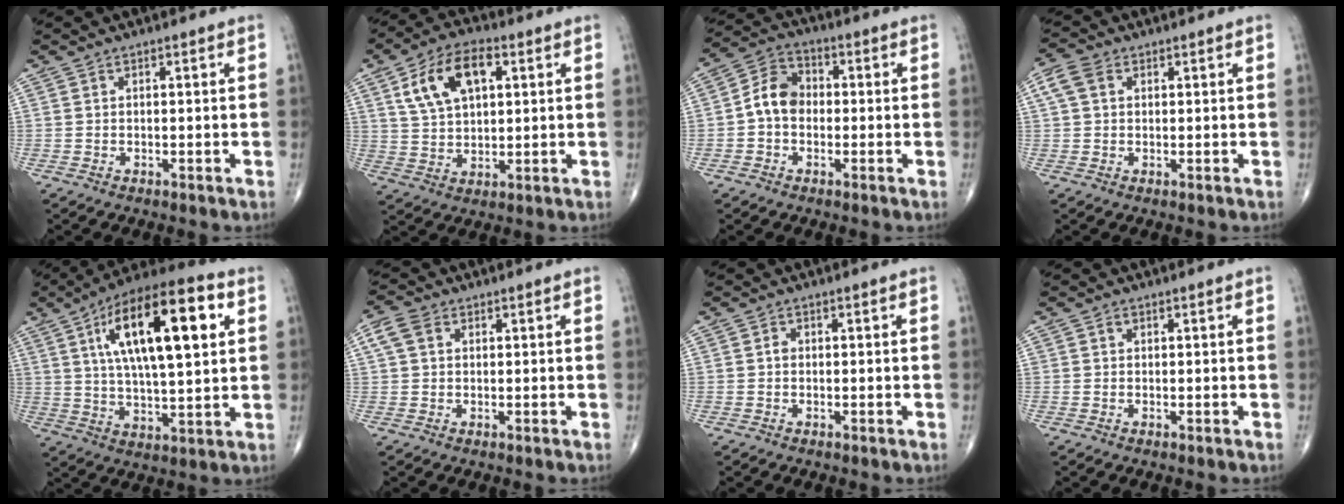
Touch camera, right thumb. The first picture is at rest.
{"total": 12.1, "force": [4.3, 6.6, 9.1], "torque": [-0.154, 0.003, 0.079]}
{"total": 7.1, "force": [-0.7, 5.5, 4.5], "torque": [-0.066, 0.027, -0.028]}
{"total": 4.3, "force": [1.3, 3.1, 2.6], "torque": [-0.060, 0.014, 0.025]}
{"total": 21.9, "force": [6.7, 7.6, 19.4], "torque": [-0.314, 0.002, 0.104]}
{"total": 4.0, "force": [1.3, 2.9, 2.4], "torque": [-0.053, 0.013, 0.026]}
{"total": 0.8, "force": [-0.1, 0.6, 0.4], "torque": [-0.004, 0.002, -0.005]}
{"total": 0.6, "force": [0.3, 0.5, 0.2], "torque": [0.000, 0.000, 0.005]}